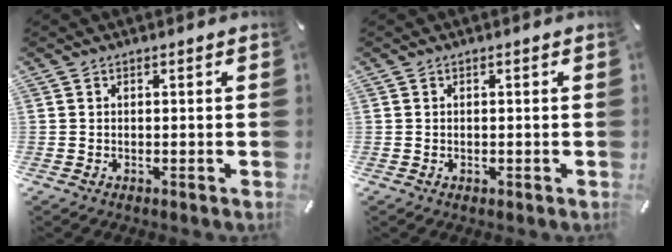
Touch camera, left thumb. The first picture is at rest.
{"total": 0.5, "force": [0.0, 0.5, 0.2], "torque": [-0.004, 0.002, -0.001]}